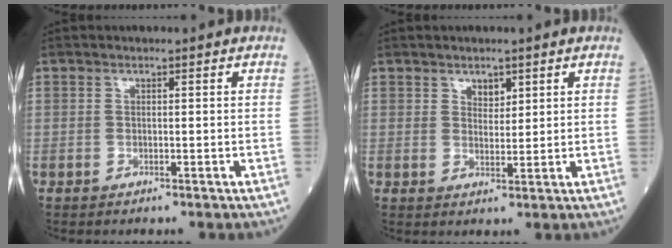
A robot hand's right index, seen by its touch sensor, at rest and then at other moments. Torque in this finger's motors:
{"motor_torque": [0.05, 0.05, 0.01, 0.00]}